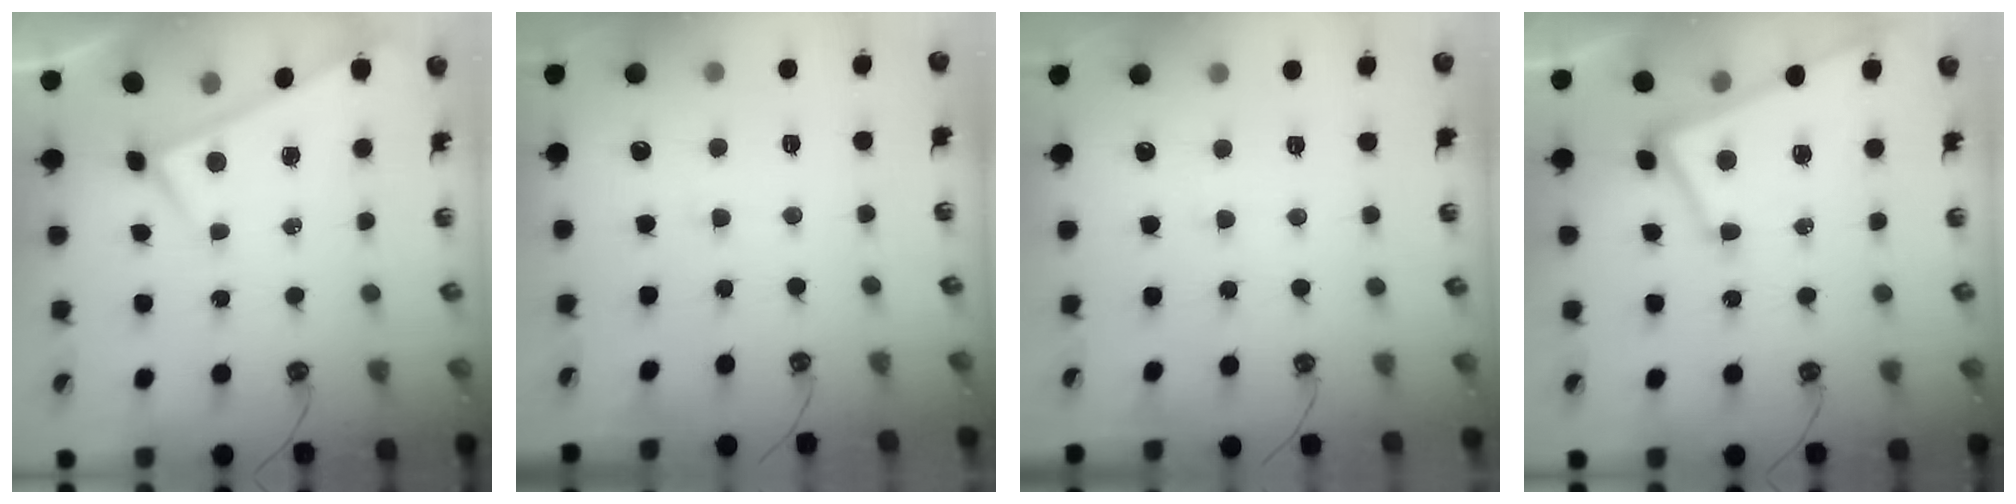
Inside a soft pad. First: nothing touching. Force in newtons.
{"total": 0.9, "press": 0.6, "slide": 0.7}
{"total": 0.6, "press": 0.4, "slide": 0.5}
{"total": 1.4, "press": 1.1, "slide": 0.9}